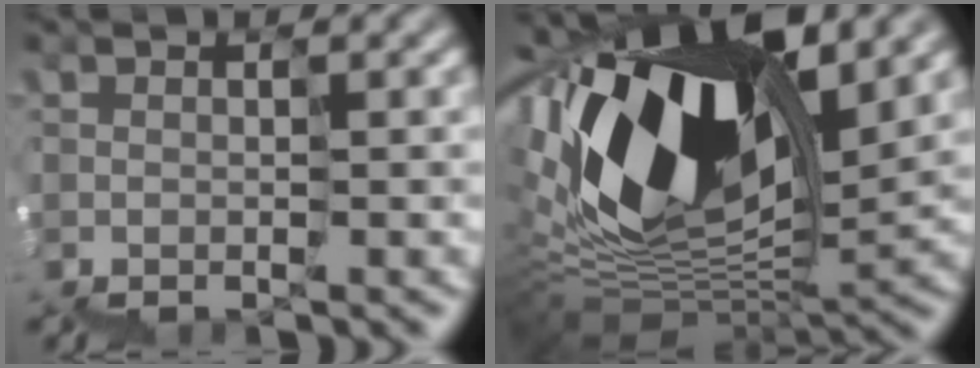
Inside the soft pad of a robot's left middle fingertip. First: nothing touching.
{"total": 14.6, "force": [5.4, 7.8, 11.1], "torque": [-0.222, 0.021, 0.086]}